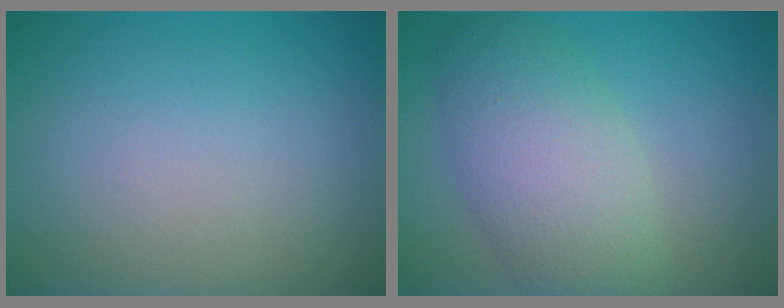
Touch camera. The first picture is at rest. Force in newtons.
{"total": 6.6, "press": 6.6, "slide": 0.4}